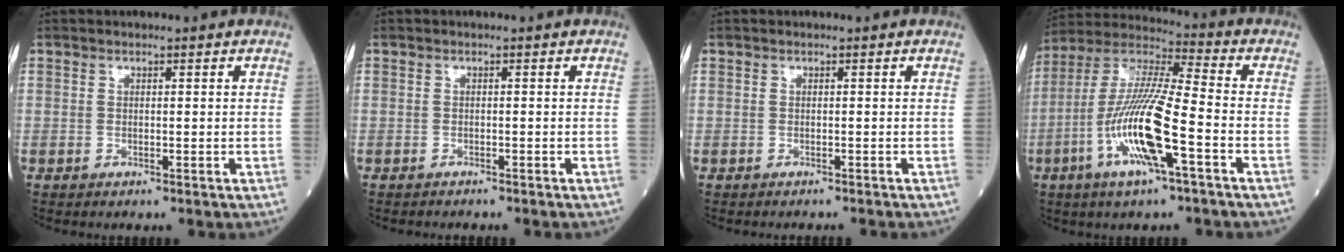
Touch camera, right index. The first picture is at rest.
{"total": 1.3, "force": [-1.2, 0.2, 0.3], "torque": [-0.008, -0.002, -0.017]}
{"total": 2.1, "force": [-1.9, 0.7, 0.3], "torque": [0.000, -0.002, -0.027]}
{"total": 15.7, "force": [-5.2, 1.3, 14.7], "torque": [-0.303, -0.007, -0.103]}